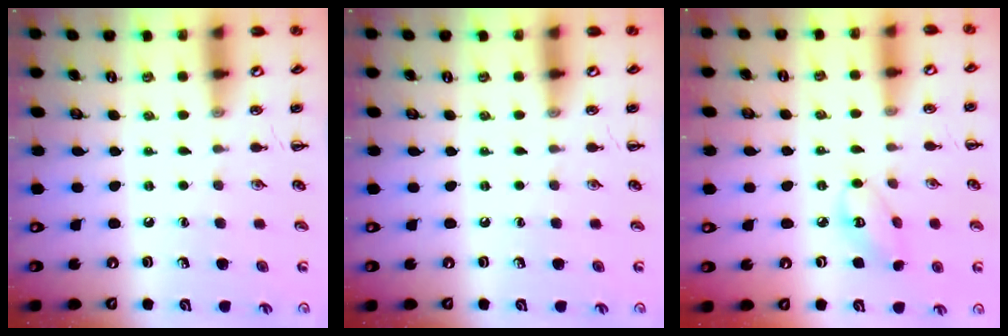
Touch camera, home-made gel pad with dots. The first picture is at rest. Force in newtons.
{"total": 0.0}
{"total": 4.2, "press": 4.1, "slide": 0.8}